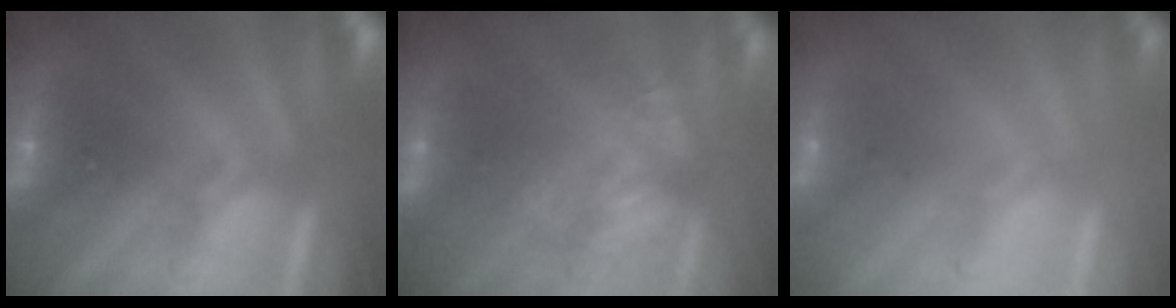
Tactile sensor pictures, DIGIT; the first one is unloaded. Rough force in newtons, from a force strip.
{"total": 7.7}
{"total": 2.1}